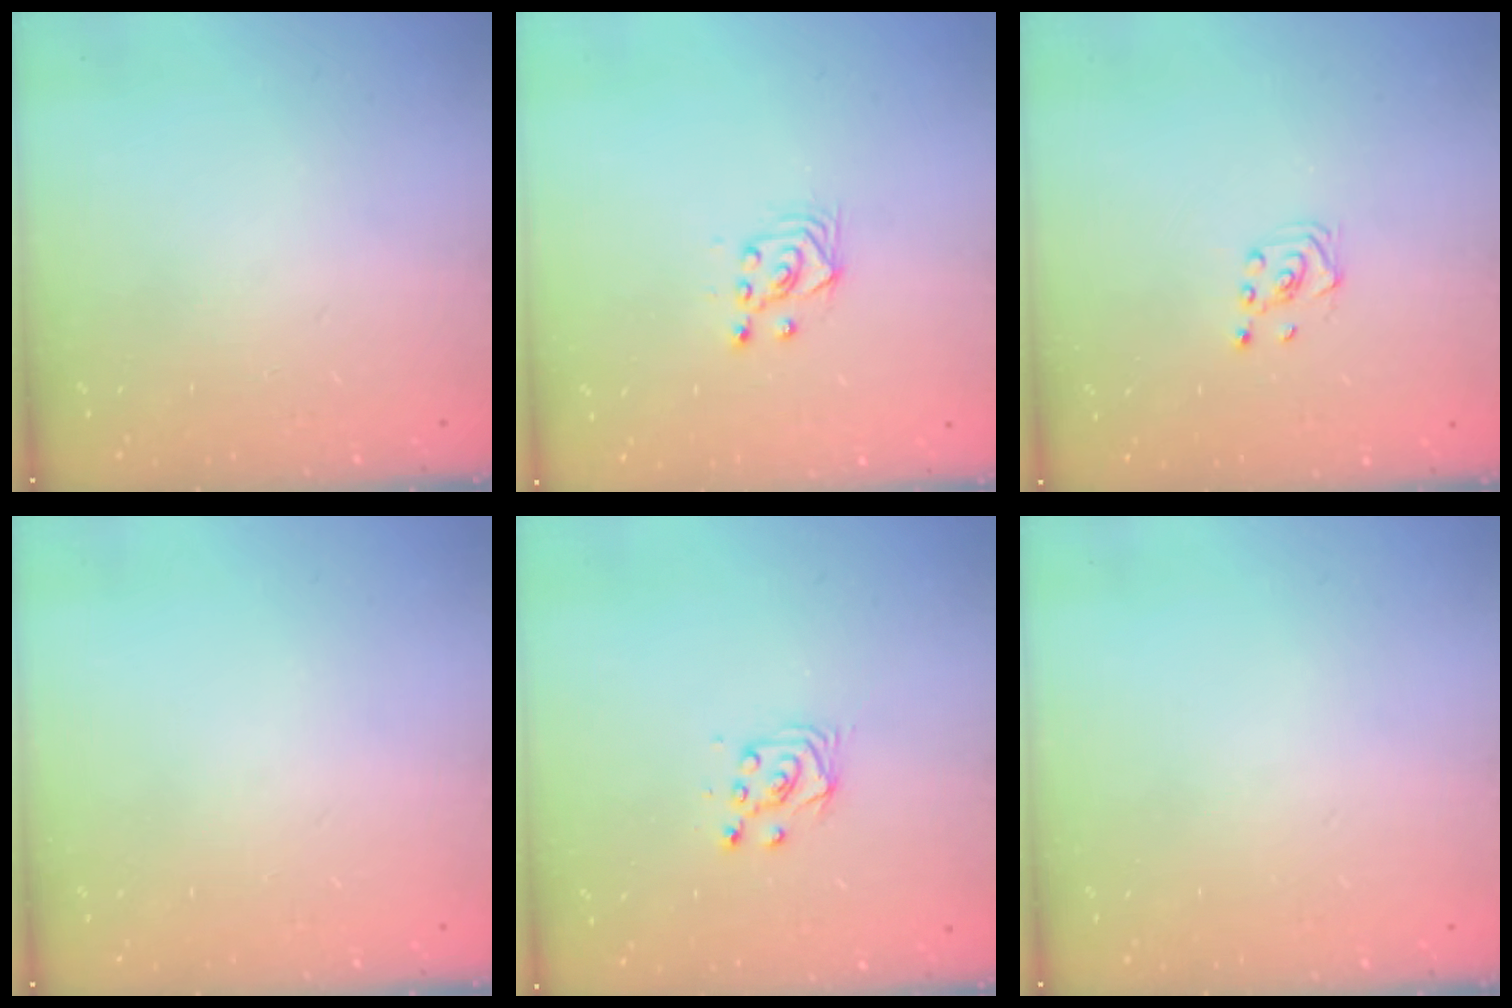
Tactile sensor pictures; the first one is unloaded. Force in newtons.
{"total": 3.6, "press": 3.3, "slide": 1.5}
{"total": 1.9, "press": 1.7, "slide": 0.8}
{"total": 0.0}
{"total": 6.1, "press": 6.1, "slide": 0.5}
{"total": 0.0}